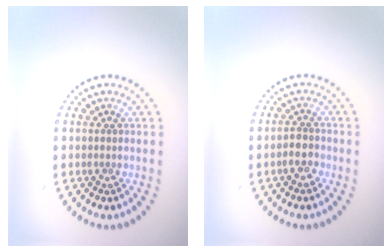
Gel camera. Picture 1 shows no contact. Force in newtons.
{"total": 1.6, "press": 1.4, "slide": 0.8}